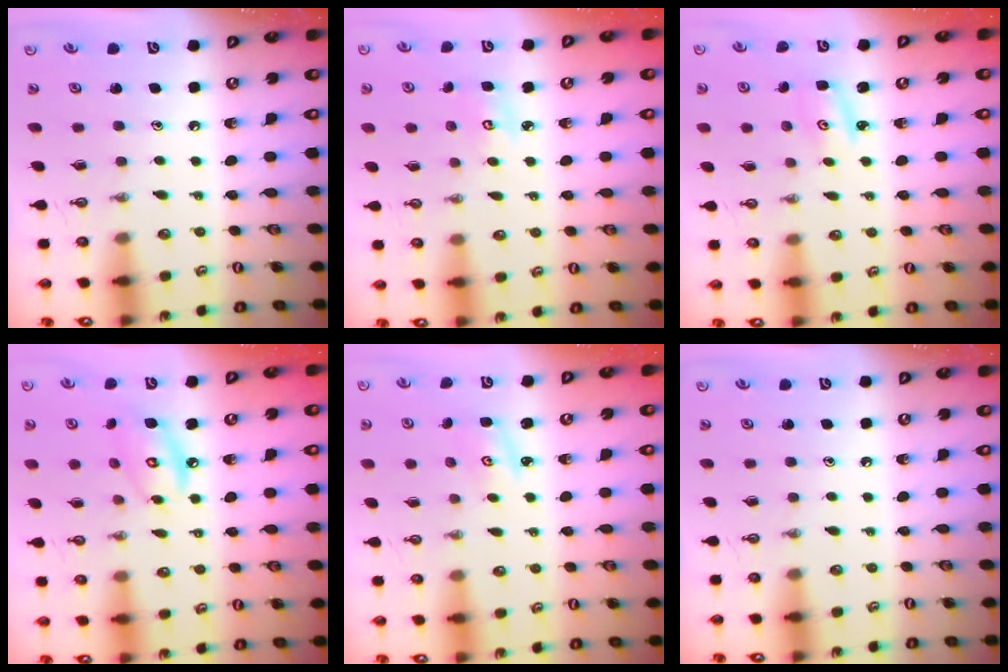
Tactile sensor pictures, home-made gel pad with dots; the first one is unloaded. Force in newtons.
{"total": 4.8, "press": 4.8, "slide": 0.6}
{"total": 2.7, "press": 2.7, "slide": 0.2}
{"total": 8.7, "press": 8.7, "slide": 0.7}
{"total": 3.0, "press": 2.9, "slide": 0.4}
{"total": 0.0}